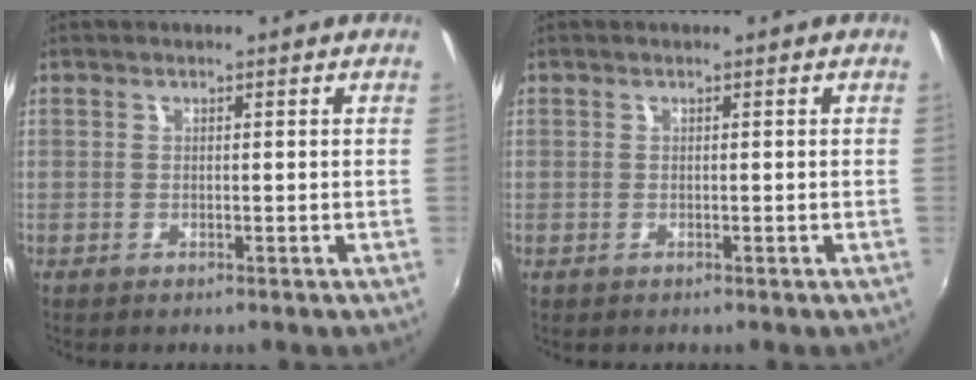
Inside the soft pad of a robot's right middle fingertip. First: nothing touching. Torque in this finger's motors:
{"motor_torque": [0.72, -0.56, -0.01, 0.02]}